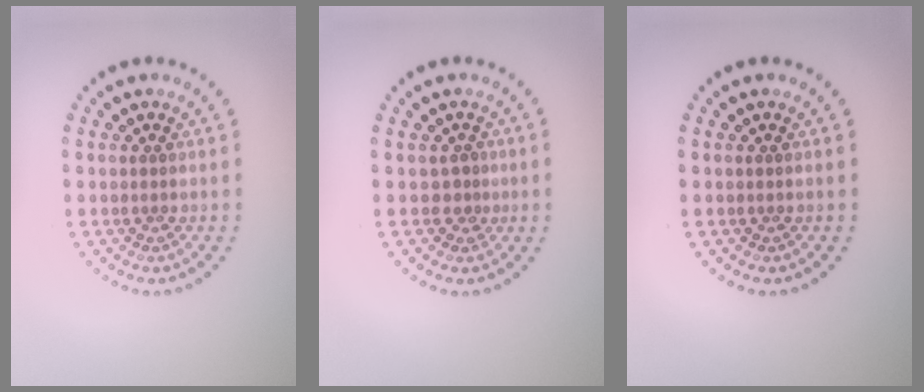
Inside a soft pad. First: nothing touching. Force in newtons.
{"total": 1.2, "press": 0.7, "slide": 1.0}
{"total": 0.0}